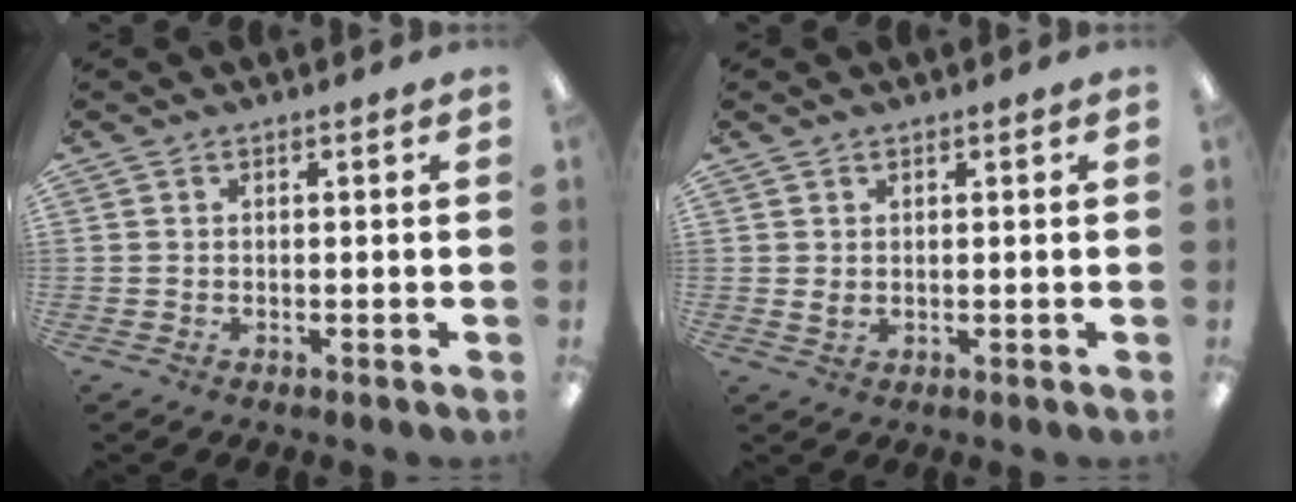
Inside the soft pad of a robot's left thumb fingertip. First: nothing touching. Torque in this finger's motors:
{"motor_torque": [-0.11, 0.13, 0.04, -0.05, 0.00]}